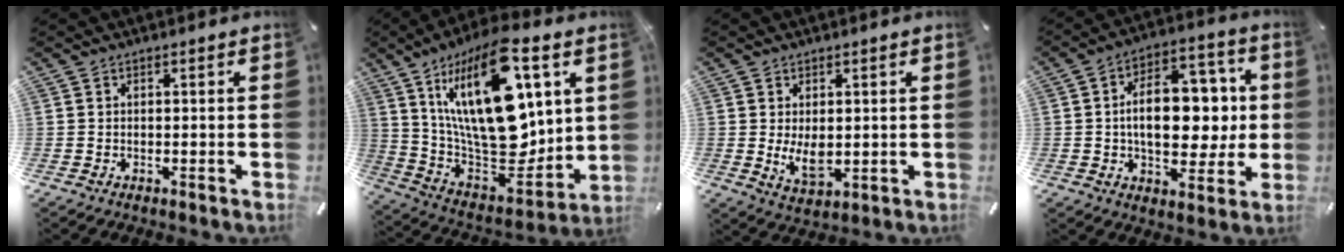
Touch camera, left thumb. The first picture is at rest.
{"total": 29.8, "force": [9.9, 13.1, 24.9], "torque": [-0.483, -0.074, 0.169]}
{"total": 6.0, "force": [0.3, 3.6, 4.8], "torque": [-0.091, -0.008, 0.004]}
{"total": 16.9, "force": [0.7, 10.7, 13.0], "torque": [-0.196, 0.005, 0.012]}